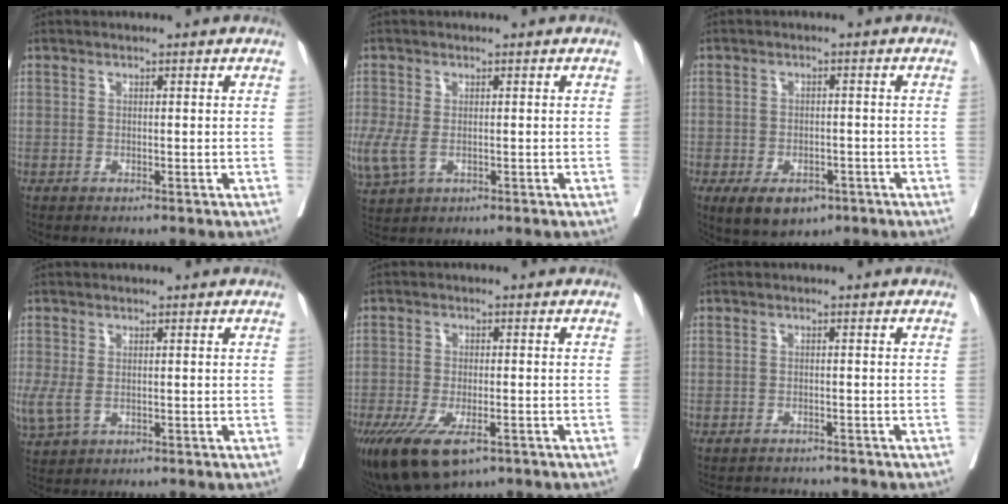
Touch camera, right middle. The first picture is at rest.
{"total": 8.1, "force": [-2.0, 5.2, 5.9], "torque": [-0.166, -0.018, -0.029]}
{"total": 6.9, "force": [-4.1, 4.0, 3.9], "torque": [-0.057, -0.002, -0.057]}
{"total": 5.0, "force": [-0.8, 3.1, 3.9], "torque": [-0.104, -0.014, -0.005]}
{"total": 11.1, "force": [-6.7, 4.3, 7.8], "torque": [-0.143, -0.020, -0.107]}
{"total": 4.5, "force": [-4.5, 0.4, 0.4], "torque": [0.003, -0.006, -0.063]}